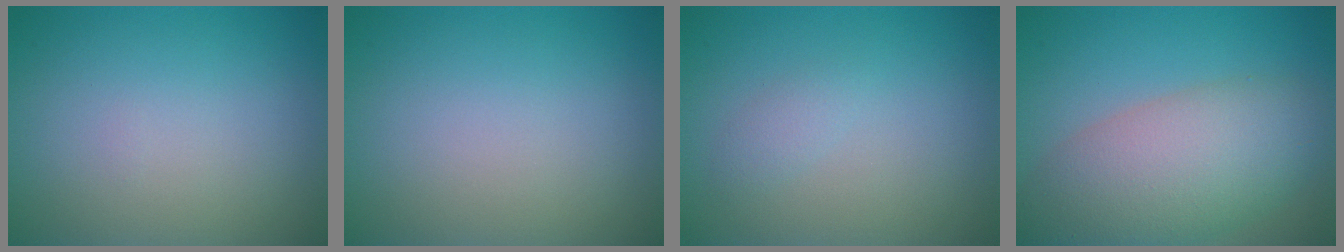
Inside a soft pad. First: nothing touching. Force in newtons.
{"total": 0.0}
{"total": 1.0, "press": 1.0, "slide": 0.1}
{"total": 8.3, "press": 8.3, "slide": 0.3}